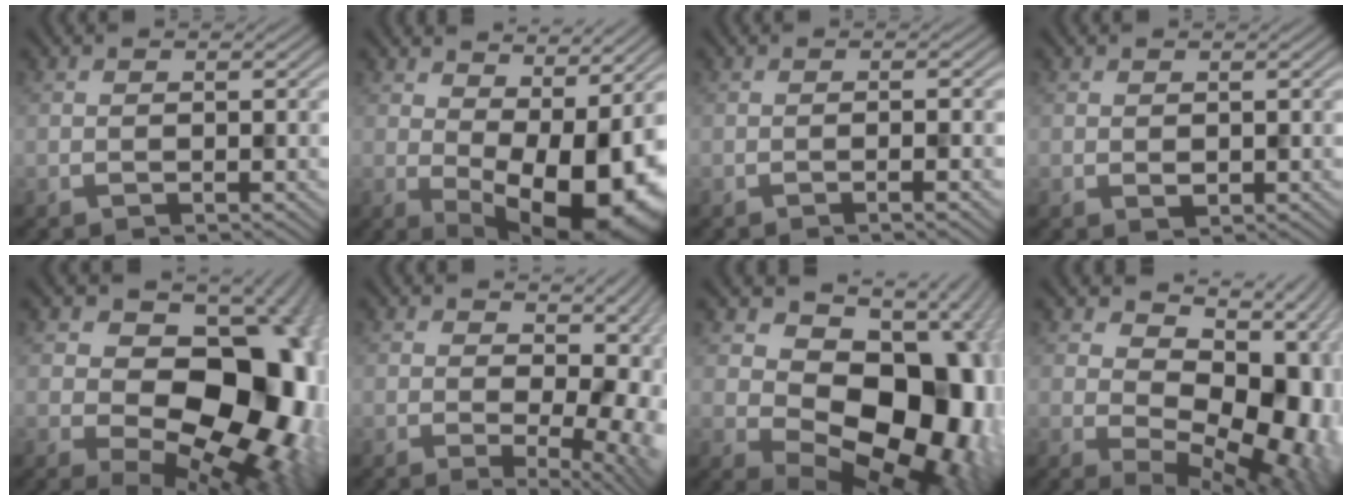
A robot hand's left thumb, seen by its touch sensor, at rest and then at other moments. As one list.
[{"total": 12.4, "force": [0.1, 5.8, 11.0], "torque": [-0.145, -0.010, 0.023]}, {"total": 2.5, "force": [-0.7, 0.2, 2.4], "torque": [-0.030, 0.007, -0.017]}, {"total": 1.0, "force": [0.2, 0.8, 0.6], "torque": [-0.013, -0.003, 0.006]}, {"total": 17.7, "force": [0.6, 12.1, 13.0], "torque": [-0.120, -0.003, 0.023]}, {"total": 11.1, "force": [0.6, 5.8, 9.4], "torque": [-0.100, -0.009, 0.034]}, {"total": 16.3, "force": [0.9, 11.2, 11.9], "torque": [-0.111, -0.025, 0.032]}, {"total": 14.9, "force": [2.3, 9.1, 11.6], "torque": [-0.124, -0.013, 0.065]}]